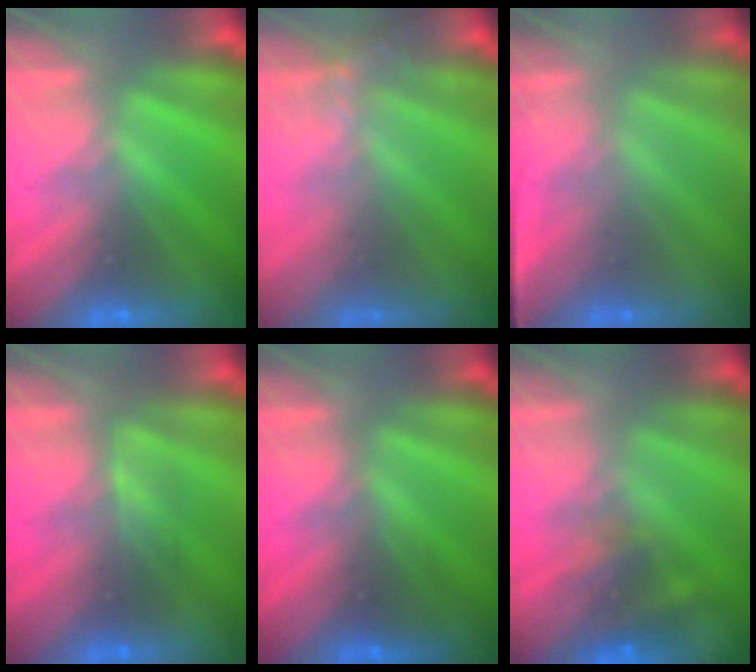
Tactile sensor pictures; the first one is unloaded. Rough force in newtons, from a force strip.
{"total": 1.4}
{"total": 1.1}
{"total": 2.4}
{"total": 2.4}
{"total": 7.4}